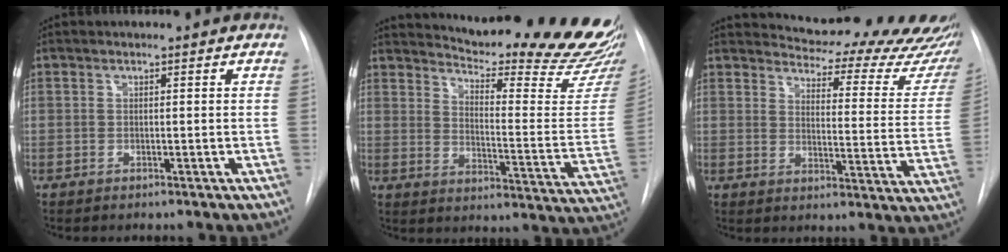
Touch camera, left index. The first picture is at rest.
{"total": 26.6, "force": [24.3, 1.8, 10.6], "torque": [-0.158, -0.137, 0.292]}
{"total": 22.8, "force": [21.2, 5.4, 6.3], "torque": [-0.074, -0.097, 0.229]}